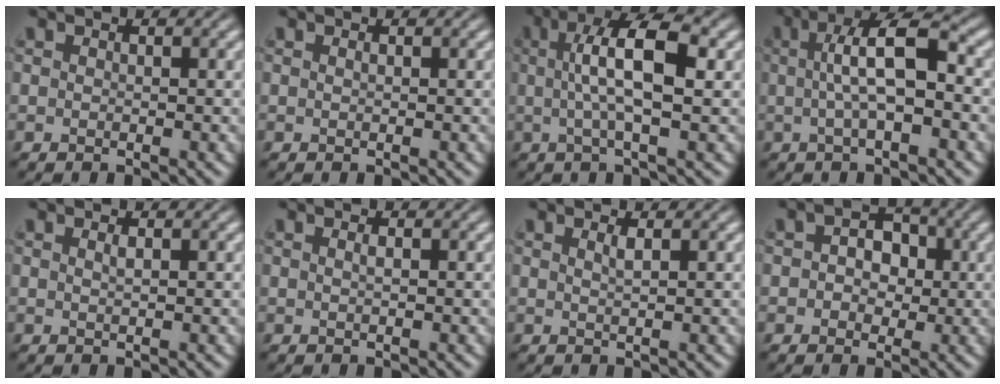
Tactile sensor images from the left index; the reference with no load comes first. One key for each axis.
{"total": 0.0}
{"total": 6.9, "fx": 1.0, "fy": 1.8, "fz": 6.5, "tx": -0.111, "ty": 0.010, "tz": 0.012}
{"total": 6.3, "fx": 0.5, "fy": 1.8, "fz": 6.0, "tx": -0.099, "ty": 0.014, "tz": 0.003}
{"total": 0.7, "fx": 0.3, "fy": 0.2, "fz": 0.6, "tx": -0.006, "ty": 0.003, "tz": 0.003}
{"total": 0.7, "fx": 0.1, "fy": 0.2, "fz": 0.6, "tx": -0.010, "ty": 0.005, "tz": 0.001}
{"total": 1.1, "fx": 0.5, "fy": 0.3, "fz": 0.9, "tx": -0.010, "ty": 0.001, "tz": 0.006}
{"total": 3.4, "fx": 0.3, "fy": 2.7, "fz": 2.1, "tx": -0.018, "ty": 0.005, "tz": -0.011}